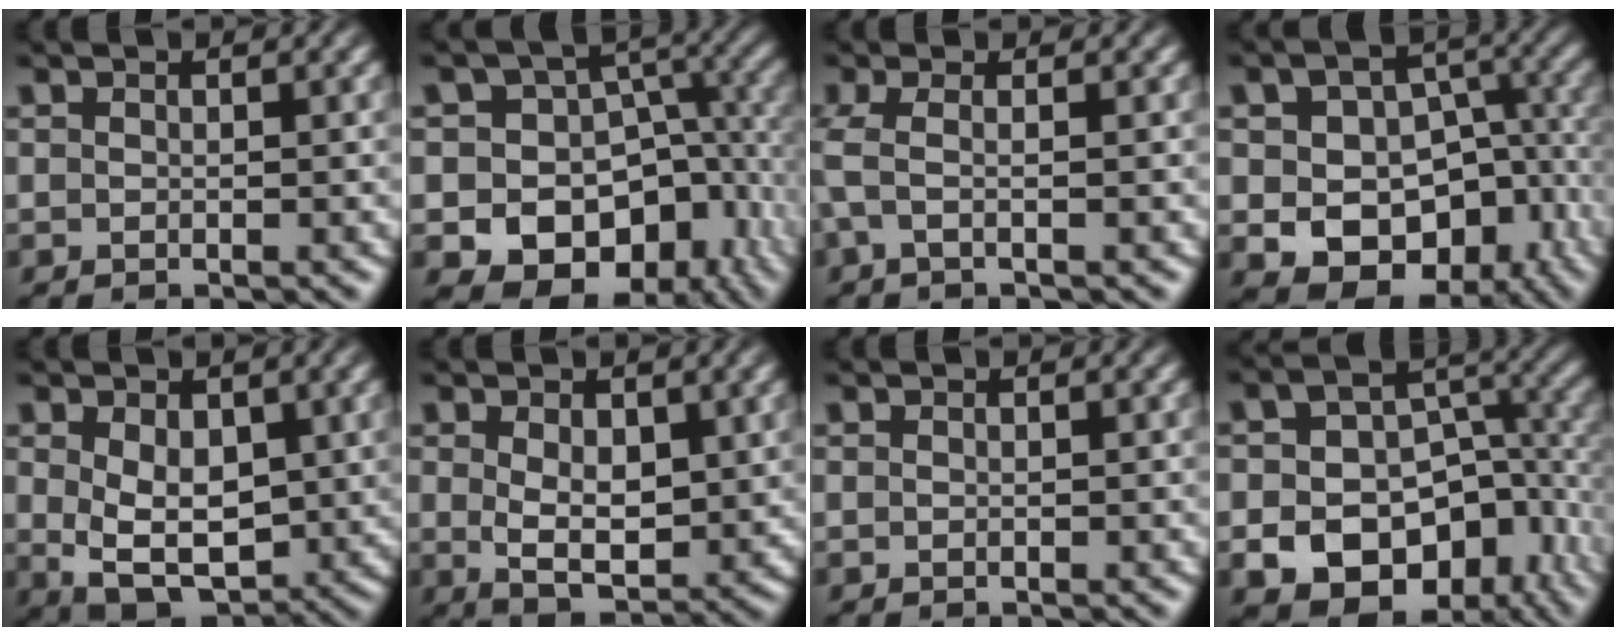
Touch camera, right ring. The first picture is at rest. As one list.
[{"total": 19.4, "force": [-4.7, 16.1, 9.8], "torque": [-0.207, -0.097, -0.053]}, {"total": 2.1, "force": [0.2, 0.5, 2.1], "torque": [-0.050, 0.005, 0.003]}, {"total": 13.2, "force": [-3.6, 10.5, 7.2], "torque": [-0.128, -0.070, -0.030]}, {"total": 8.1, "force": [-1.5, 6.1, 5.1], "torque": [-0.107, -0.047, -0.006]}, {"total": 5.5, "force": [-0.2, 3.7, 4.0], "torque": [-0.067, -0.026, 0.006]}, {"total": 0.0}, {"total": 16.5, "force": [-4.8, 12.9, 9.2], "torque": [-0.165, -0.066, -0.060]}]